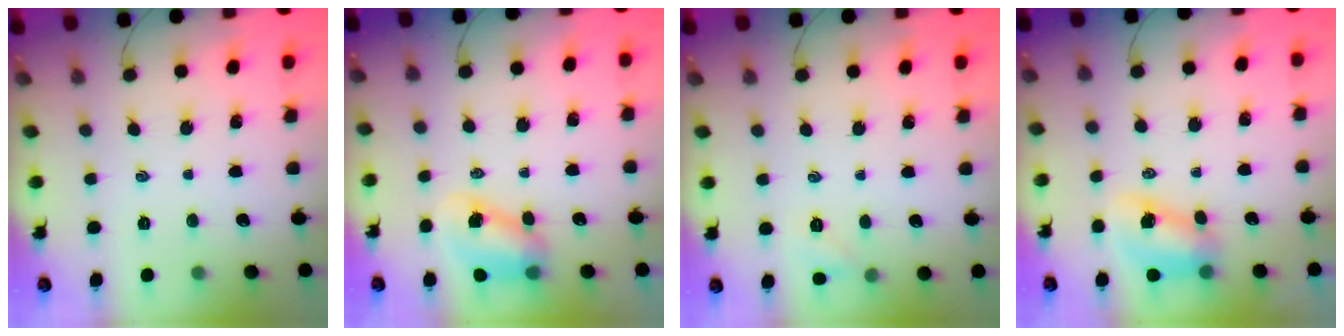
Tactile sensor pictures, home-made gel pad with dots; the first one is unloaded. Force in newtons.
{"total": 7.5, "press": 7.4, "slide": 1.0}
{"total": 4.9, "press": 4.7, "slide": 1.6}
{"total": 8.3, "press": 8.2, "slide": 1.1}